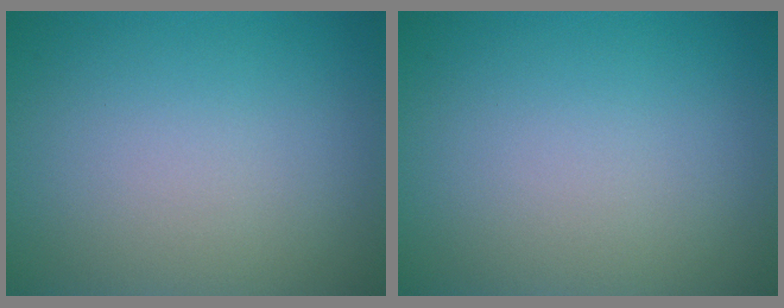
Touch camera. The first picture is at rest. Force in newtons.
{"total": 0.0}